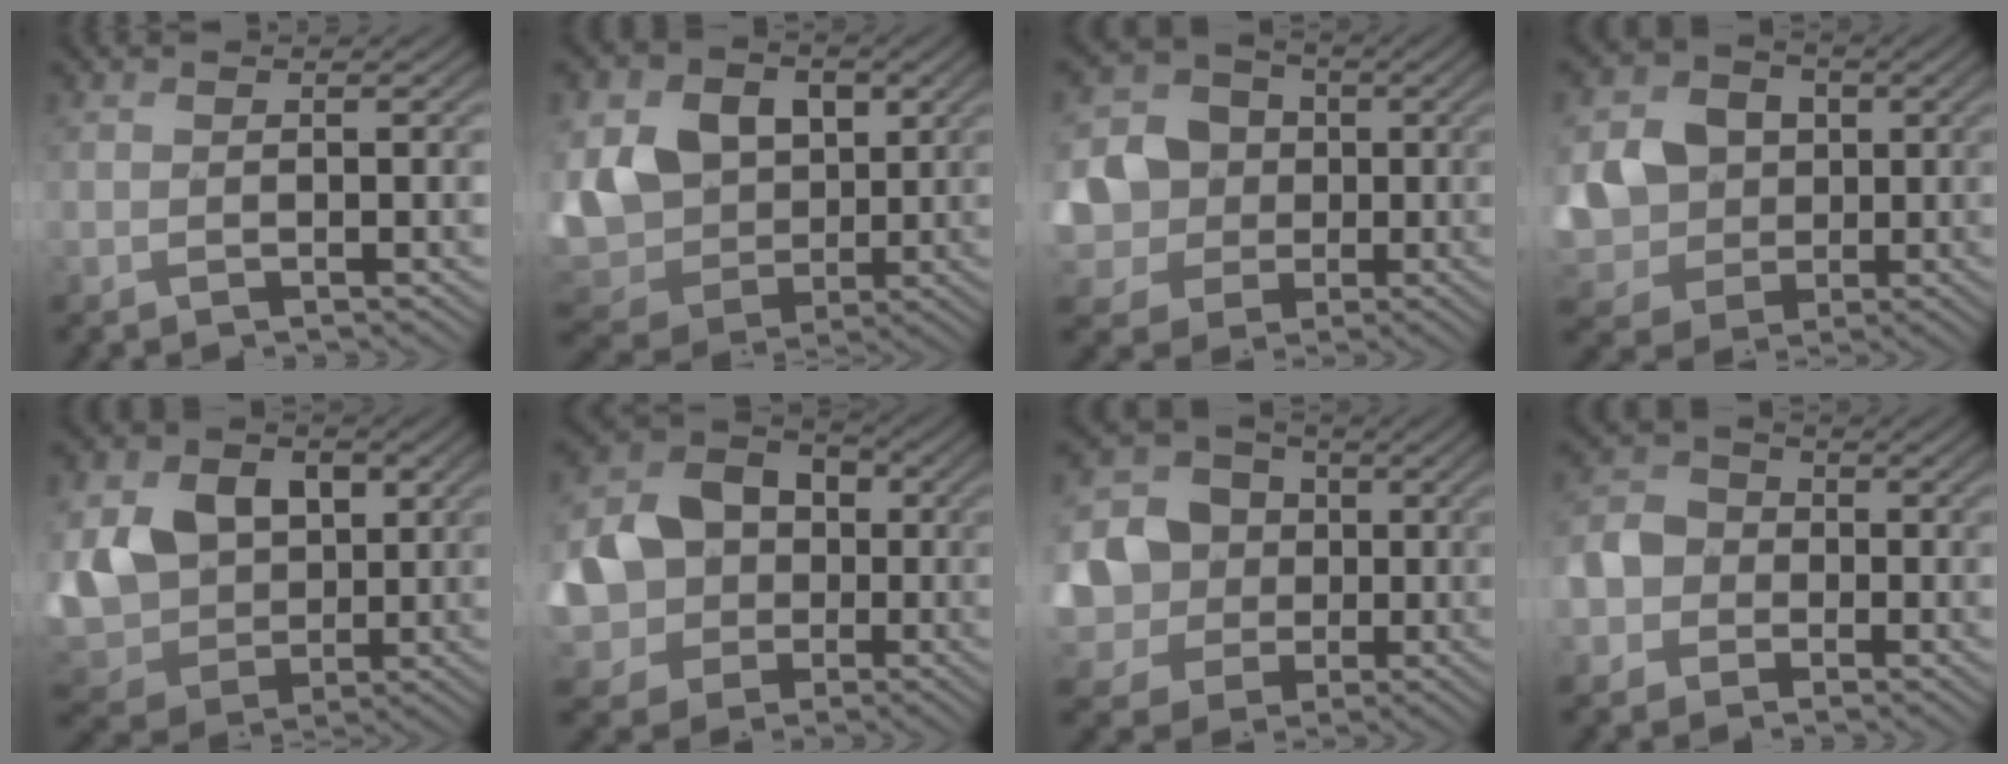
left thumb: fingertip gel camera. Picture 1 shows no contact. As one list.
[{"total": 14.6, "force": [2.5, 11.6, 8.4], "torque": [-0.227, 0.002, 0.054]}, {"total": 11.0, "force": [-1.0, 10.1, 4.2], "torque": [-0.129, -0.021, -0.043]}, {"total": 10.4, "force": [0.2, 9.4, 4.6], "torque": [-0.139, -0.018, -0.014]}, {"total": 12.6, "force": [1.6, 10.1, 7.4], "torque": [-0.194, -0.011, 0.028]}, {"total": 13.7, "force": [-0.9, 12.0, 6.6], "torque": [-0.172, -0.026, -0.034]}, {"total": 12.4, "force": [-1.2, 11.4, 4.8], "torque": [-0.159, -0.019, -0.044]}, {"total": 5.3, "force": [-1.5, 4.7, 2.0], "torque": [-0.058, -0.003, -0.048]}]